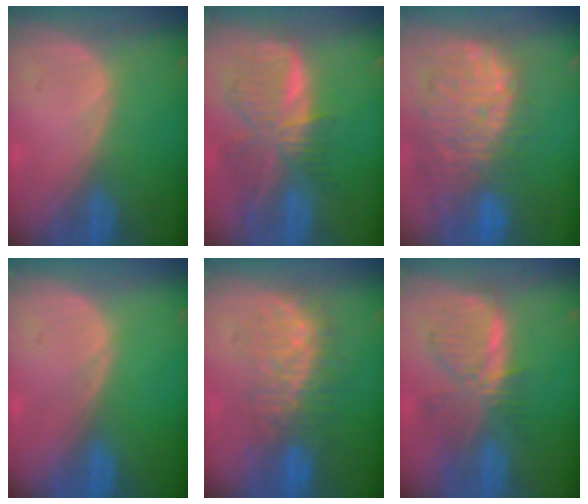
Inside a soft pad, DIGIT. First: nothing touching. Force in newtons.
{"total": 9.1, "press": 7.9, "slide": 4.4}
{"total": 13.6, "press": 11.4, "slide": 7.4}
{"total": 0.0}
{"total": 8.4, "press": 8.4, "slide": 0.3}
{"total": 7.9, "press": 7.0, "slide": 3.6}